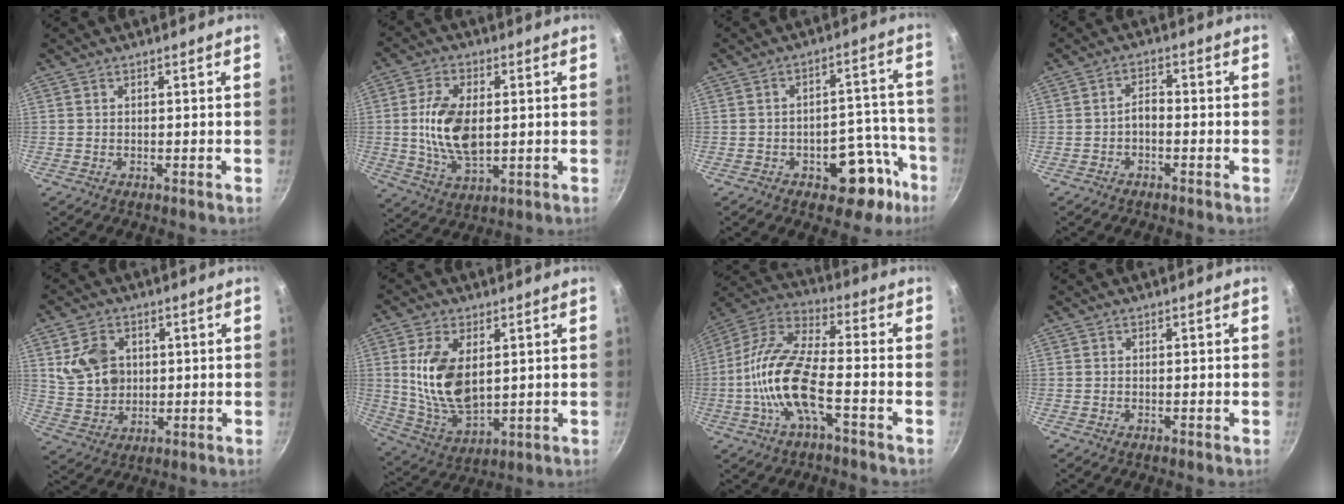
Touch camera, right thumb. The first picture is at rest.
{"total": 12.5, "force": [0.5, 6.8, 10.4], "torque": [-0.197, -0.005, 0.016]}
{"total": 11.8, "force": [-6.1, 6.2, 7.9], "torque": [-0.060, 0.059, -0.074]}
{"total": 2.7, "force": [-1.0, 1.6, 2.0], "torque": [-0.027, 0.018, -0.024]}
{"total": 9.4, "force": [2.6, 7.3, 5.4], "torque": [-0.078, -0.007, 0.059]}
{"total": 13.8, "force": [2.6, 7.6, 11.2], "torque": [-0.204, -0.020, 0.063]}
{"total": 15.3, "force": [-4.0, 5.2, 13.8], "torque": [-0.297, 0.040, -0.081]}
{"total": 0.0}